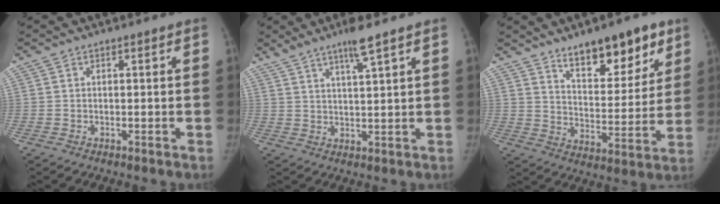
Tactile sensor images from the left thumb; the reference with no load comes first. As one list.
[{"total": 6.0, "force": [4.2, 0.0, 4.3], "torque": [-0.082, -0.017, 0.079]}, {"total": 15.8, "force": [10.4, 6.7, 9.8], "torque": [-0.091, -0.066, 0.165]}]